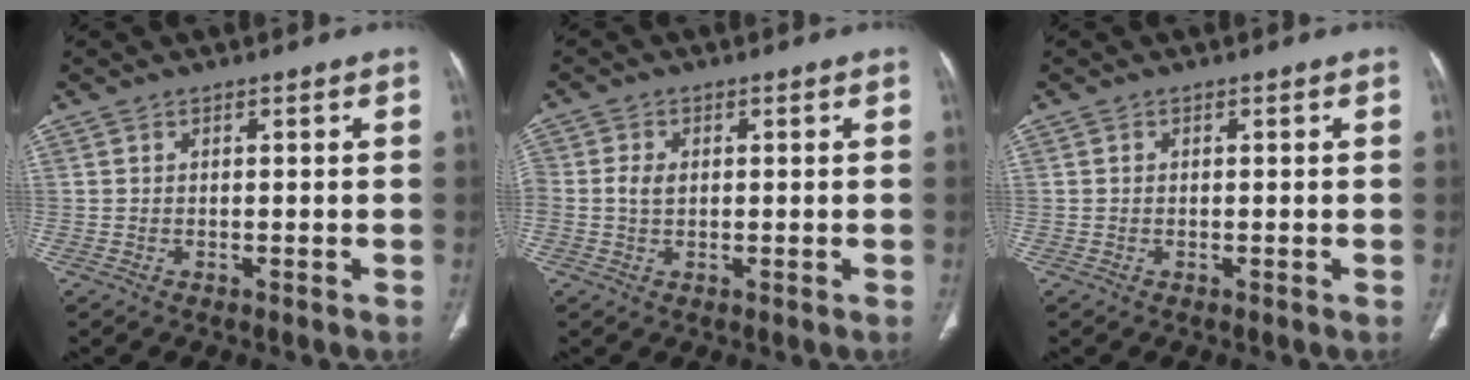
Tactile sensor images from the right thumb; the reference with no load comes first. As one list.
[{"total": 2.7, "force": [0.2, 1.9, 1.9], "torque": [-0.038, 0.004, 0.004]}, {"total": 0.0}]